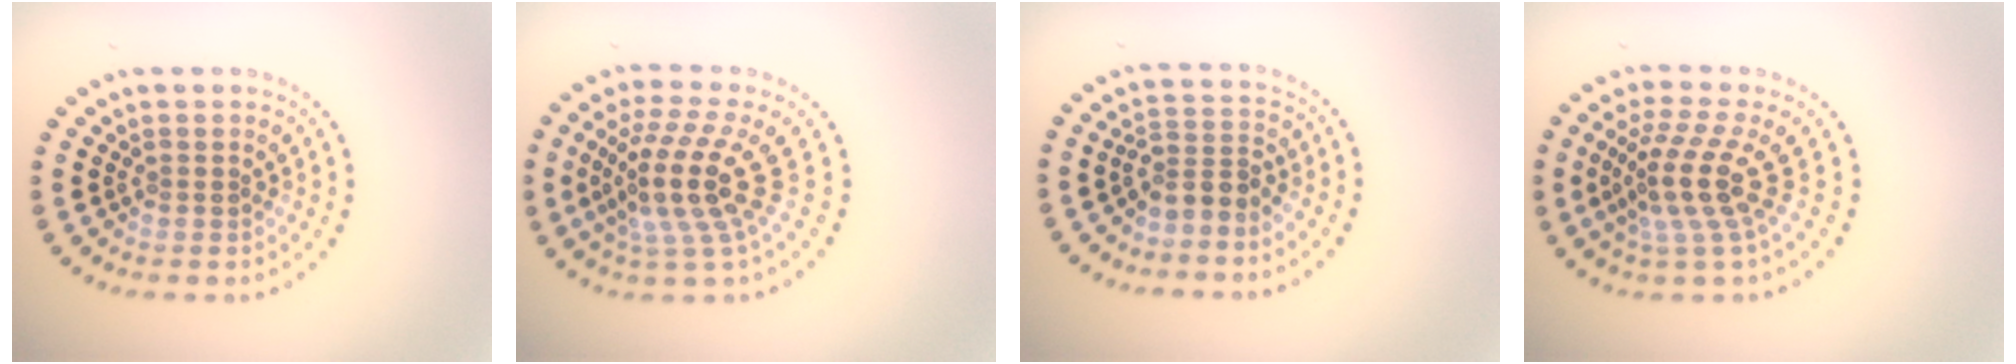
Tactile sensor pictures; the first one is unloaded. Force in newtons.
{"total": 5.2, "press": 4.0, "slide": 3.3}
{"total": 2.6, "press": 1.9, "slide": 1.7}
{"total": 4.5, "press": 3.2, "slide": 3.2}